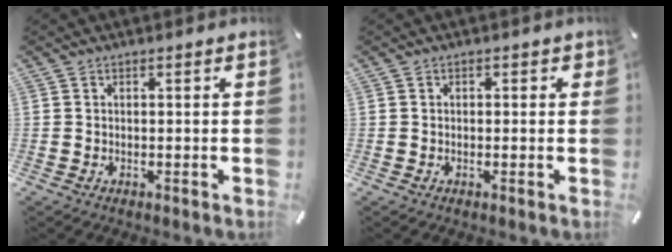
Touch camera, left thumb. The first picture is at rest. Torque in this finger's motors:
{"motor_torque": [-0.08, -0.39, 0.01, 0.18, -0.01]}